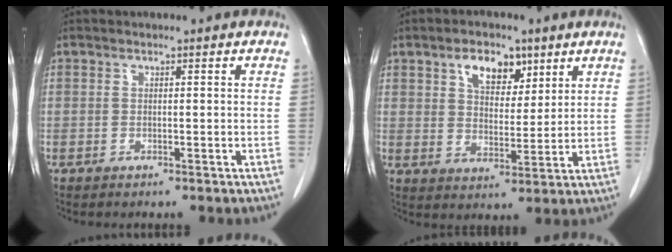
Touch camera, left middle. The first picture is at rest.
{"total": 7.1, "force": [4.0, 4.0, 4.4], "torque": [-0.071, 0.009, 0.070]}